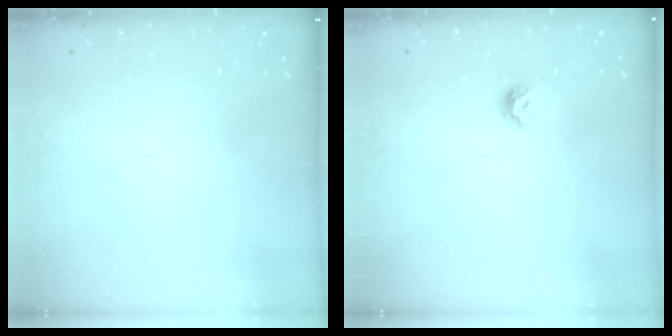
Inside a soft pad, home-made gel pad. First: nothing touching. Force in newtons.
{"total": 6.0, "press": 5.9, "slide": 1.0}